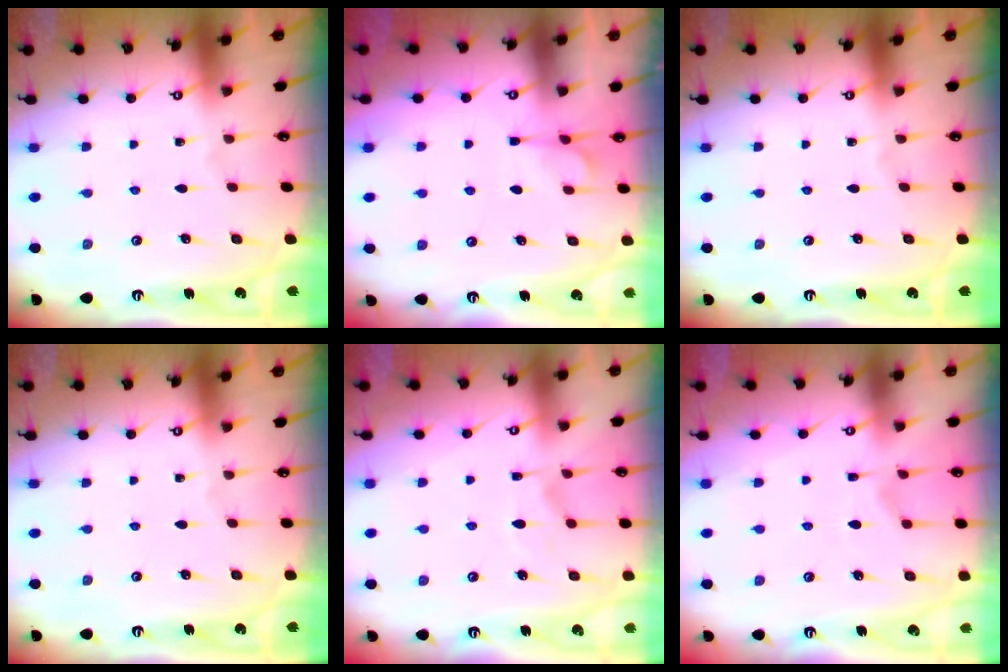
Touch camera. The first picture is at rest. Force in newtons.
{"total": 1.1, "press": 0.1, "slide": 1.1}
{"total": 0.0}
{"total": 0.0}
{"total": 4.9, "press": 4.7, "slide": 1.4}
{"total": 7.5, "press": 7.4, "slide": 1.5}